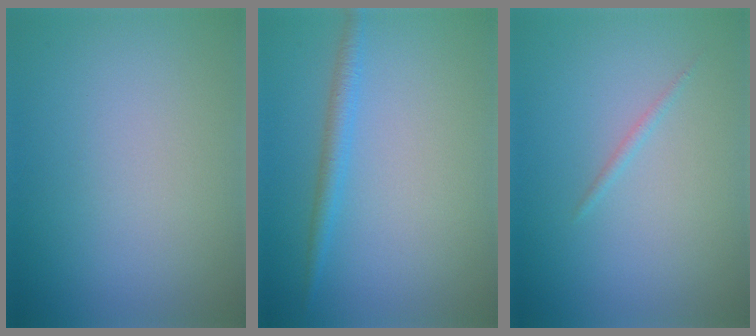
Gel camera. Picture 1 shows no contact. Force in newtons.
{"total": 1.9, "press": 1.9, "slide": 0.1}
{"total": 0.6, "press": 0.6, "slide": 0.0}